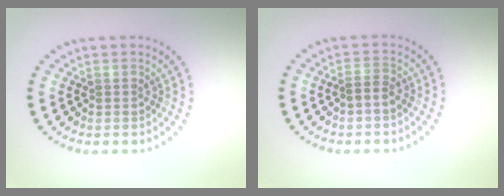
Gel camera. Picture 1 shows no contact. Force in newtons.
{"total": 1.2, "press": 1.0, "slide": 0.7}